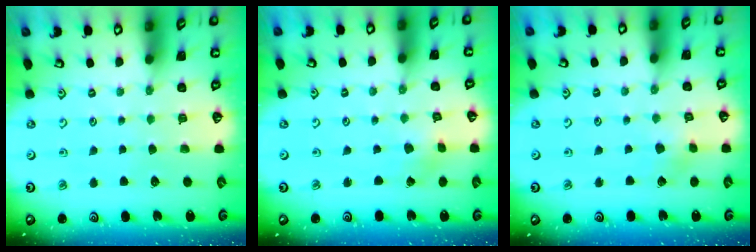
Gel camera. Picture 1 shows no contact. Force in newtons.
{"total": 0.7, "press": 0.7, "slide": 0.1}
{"total": 3.0, "press": 3.0, "slide": 0.3}